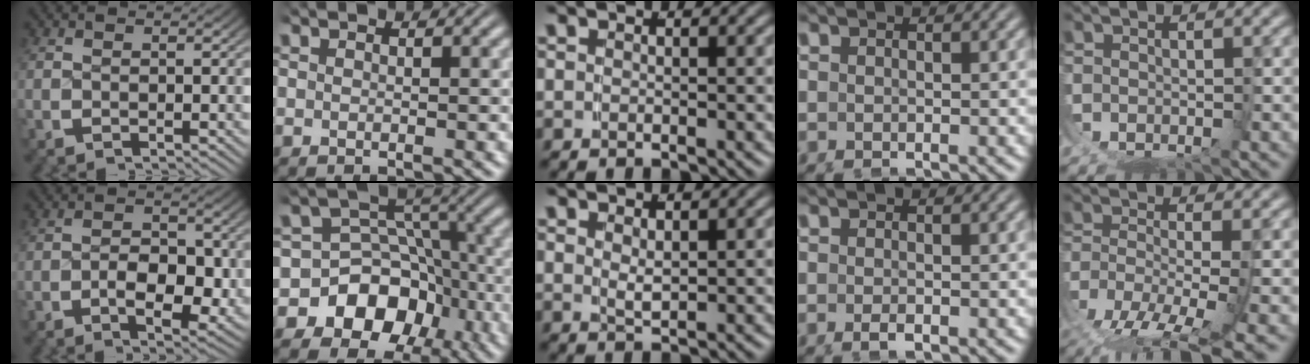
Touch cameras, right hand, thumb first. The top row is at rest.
{"thumb": {"total": 5.2, "force": [-0.9, 3.0, 4.2], "torque": [-0.066, -0.017, -0.012]}, "index": {"total": 13.6, "force": [-4.7, 11.4, 5.7], "torque": [-0.129, -0.062, -0.065]}, "middle": {"total": 1.4, "force": [0.9, -0.3, 1.1], "torque": [-0.018, -0.008, 0.024]}, "ring": {"total": 1.0, "force": [-0.8, 0.4, 0.5], "torque": [-0.015, -0.005, -0.015]}, "little": {"total": 7.0, "force": [-4.7, 1.4, 5.0], "torque": [-0.094, -0.035, -0.055]}}